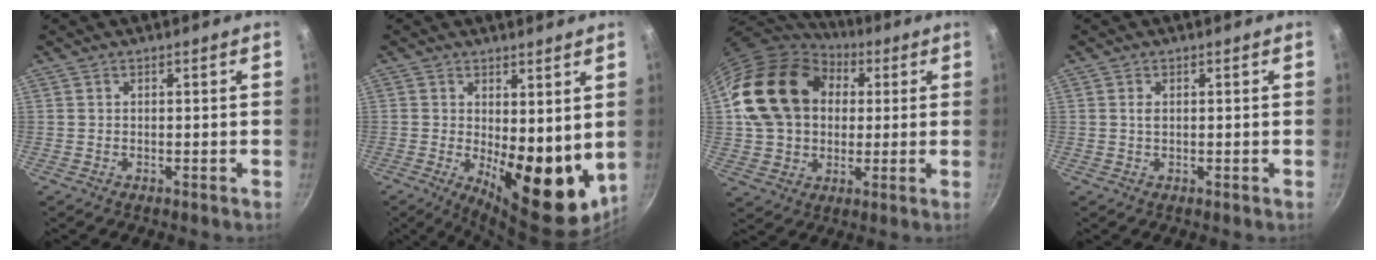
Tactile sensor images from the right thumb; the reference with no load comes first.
{"total": 14.3, "force": [0.1, 6.6, 12.7], "torque": [-0.134, -0.030, 0.017]}
{"total": 20.8, "force": [4.3, 16.3, 12.1], "torque": [-0.191, 0.027, 0.076]}
{"total": 1.1, "force": [0.3, 0.6, 0.8], "torque": [-0.015, 0.000, 0.003]}